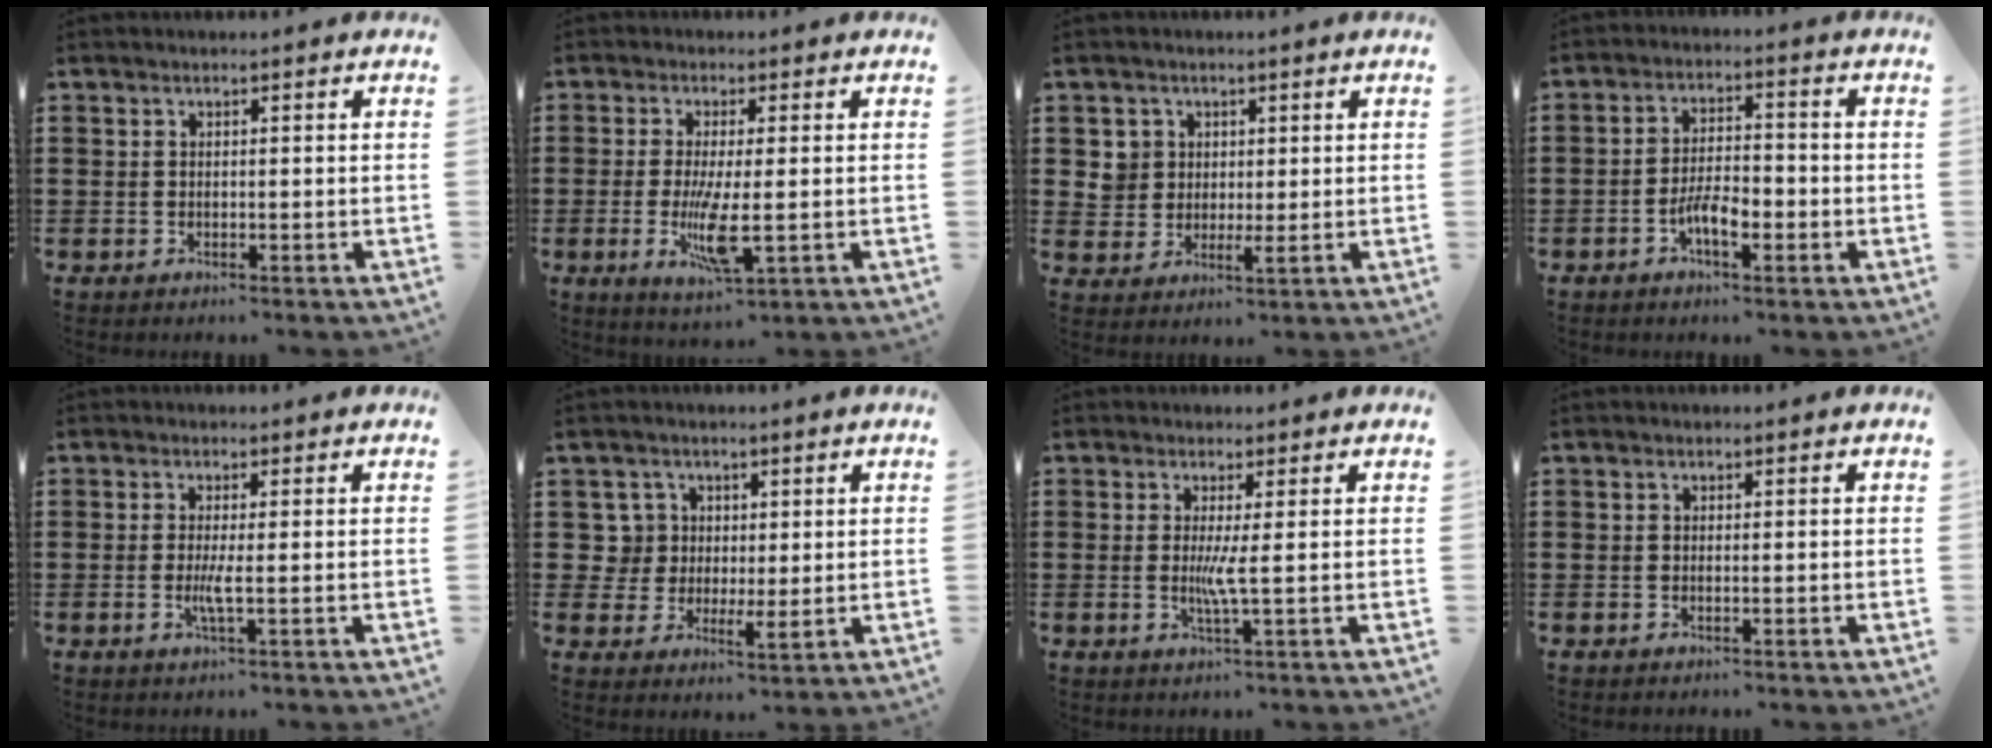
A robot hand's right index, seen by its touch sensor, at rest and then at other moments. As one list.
[{"total": 6.9, "force": [-1.3, 1.4, 6.6], "torque": [-0.140, -0.021, -0.025]}, {"total": 3.2, "force": [1.0, 3.0, 0.8], "torque": [-0.031, 0.012, 0.019]}, {"total": 5.8, "force": [-2.4, 2.0, 4.8], "torque": [-0.100, 0.002, -0.049]}, {"total": 2.7, "force": [-0.5, 0.0, 2.6], "torque": [-0.053, -0.010, -0.012]}, {"total": 4.2, "force": [1.2, 3.8, 1.2], "torque": [-0.043, 0.013, 0.022]}, {"total": 3.4, "force": [0.0, -0.4, 3.4], "torque": [-0.062, -0.010, -0.002]}, {"total": 0.0}]